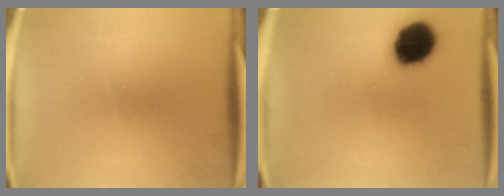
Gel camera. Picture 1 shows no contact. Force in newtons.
{"total": 11.9}